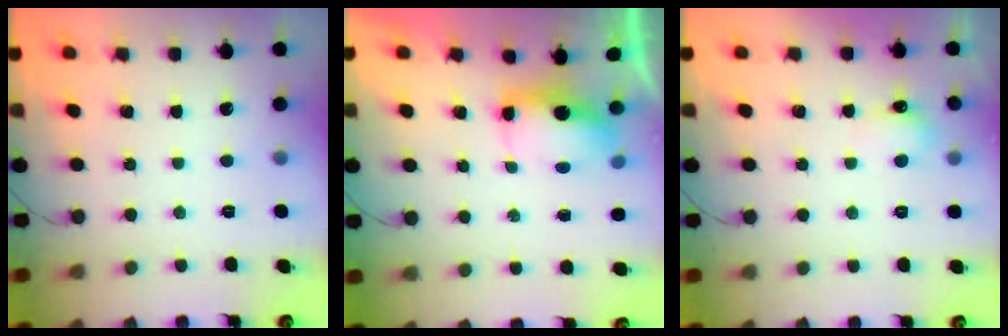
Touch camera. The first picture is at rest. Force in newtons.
{"total": 5.8, "press": 5.8, "slide": 0.4}
{"total": 5.9, "press": 5.2, "slide": 2.9}